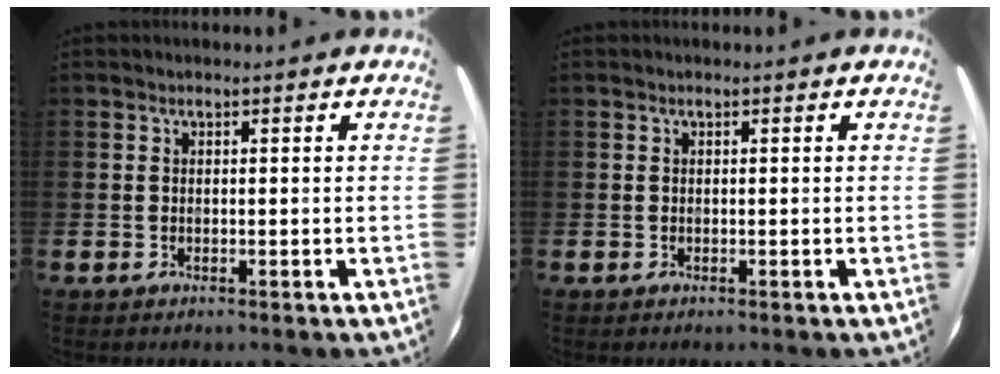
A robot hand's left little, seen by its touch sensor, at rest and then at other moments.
{"total": 0.0}